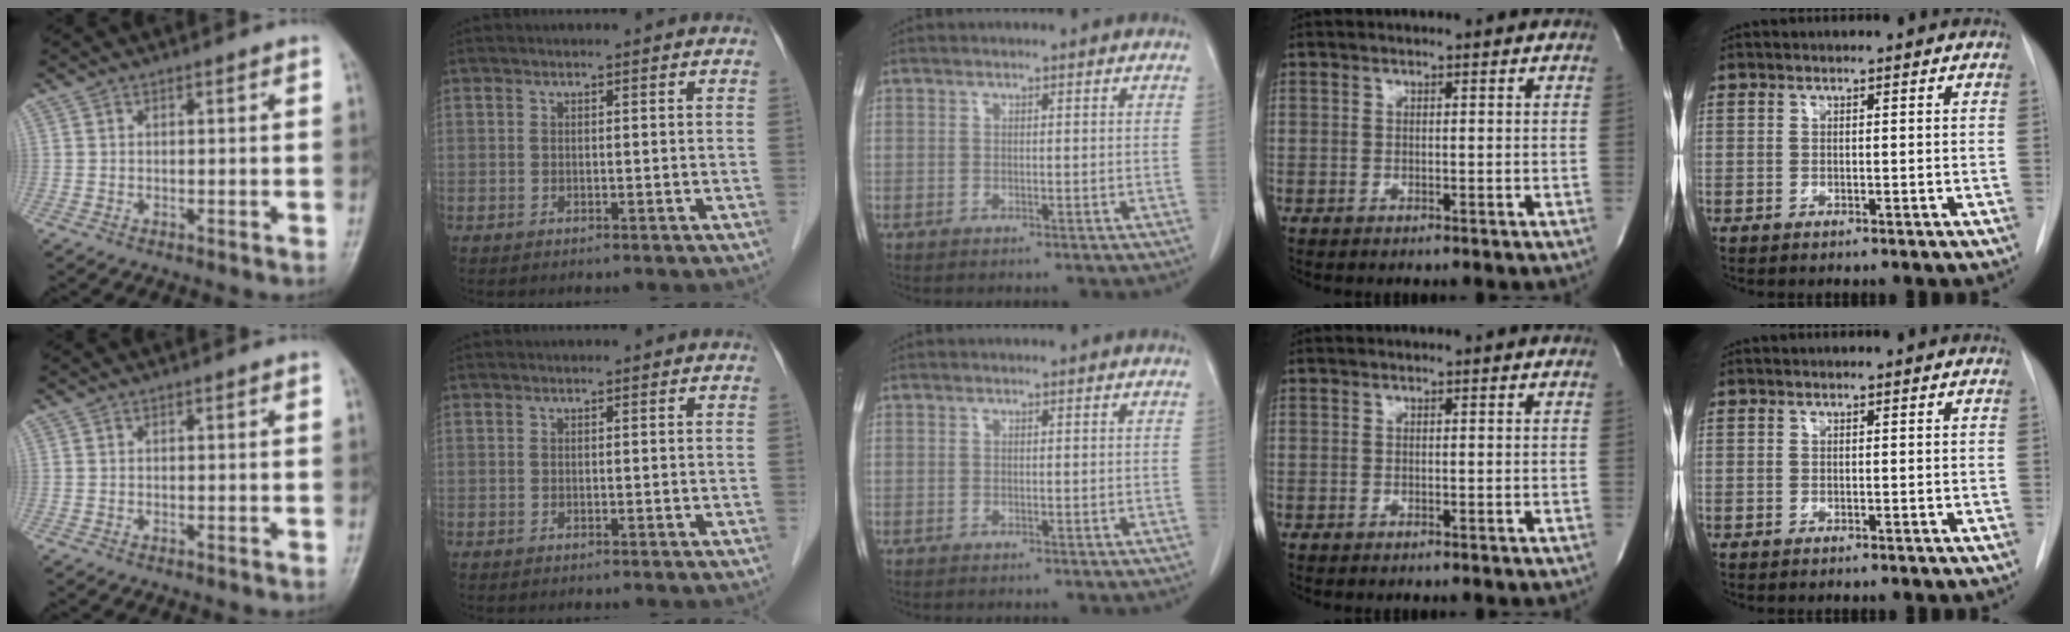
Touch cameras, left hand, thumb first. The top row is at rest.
{}